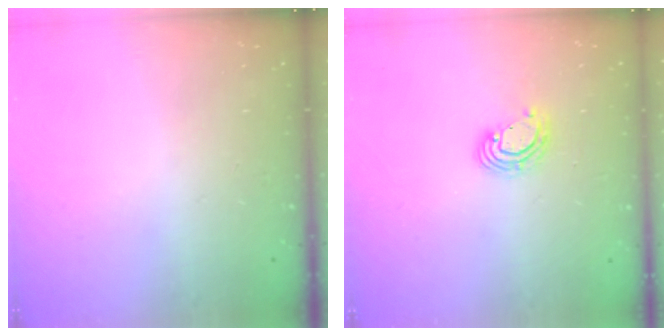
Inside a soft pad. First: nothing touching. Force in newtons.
{"total": 5.1, "press": 5.1, "slide": 0.3}